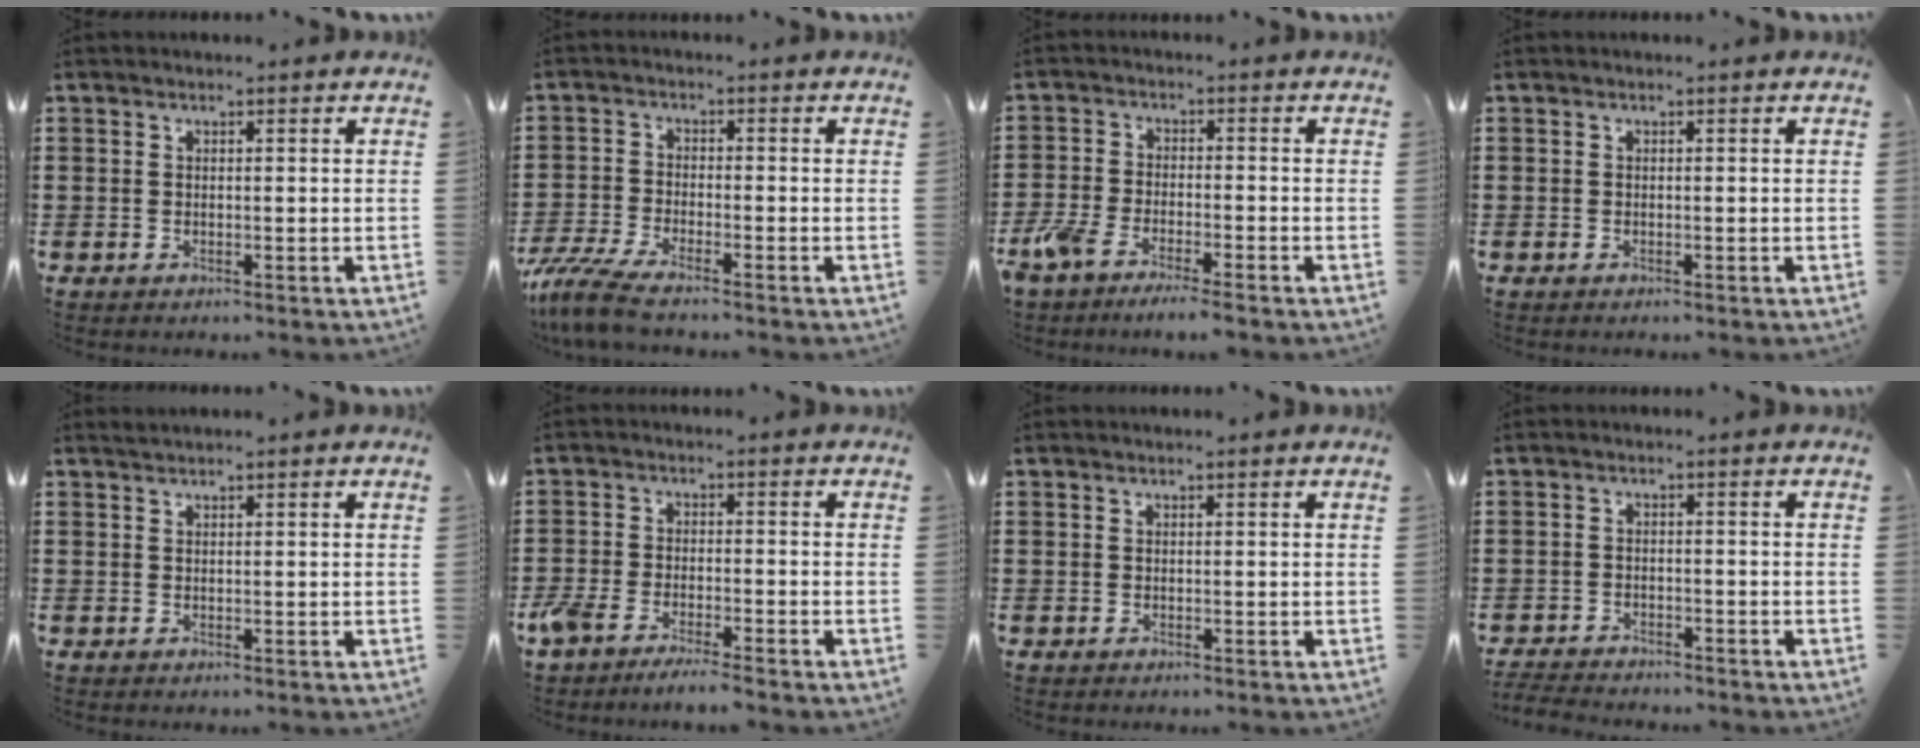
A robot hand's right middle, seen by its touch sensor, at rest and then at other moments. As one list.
[{"total": 5.1, "force": [-4.3, 0.5, 2.8], "torque": [-0.082, -0.020, -0.091]}, {"total": 4.7, "force": [-4.1, 0.6, 2.3], "torque": [-0.073, -0.015, -0.087]}, {"total": 0.0}, {"total": 0.7, "force": [0.7, -0.1, 0.1], "torque": [-0.004, -0.003, 0.013]}, {"total": 3.9, "force": [-3.5, 0.3, 1.6], "torque": [-0.050, -0.009, -0.075]}, {"total": 0.0}, {"total": 2.8, "force": [-2.8, 0.2, 0.1], "torque": [-0.014, -0.006, -0.063]}]